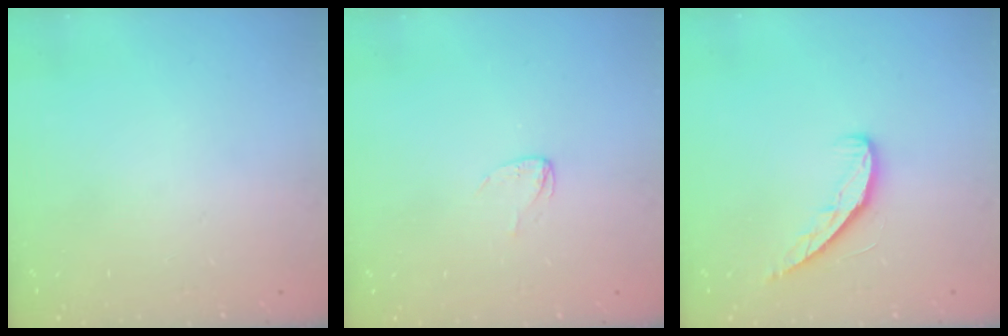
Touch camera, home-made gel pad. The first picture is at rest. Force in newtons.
{"total": 3.4, "press": 3.3, "slide": 0.3}
{"total": 7.0, "press": 7.0, "slide": 0.7}